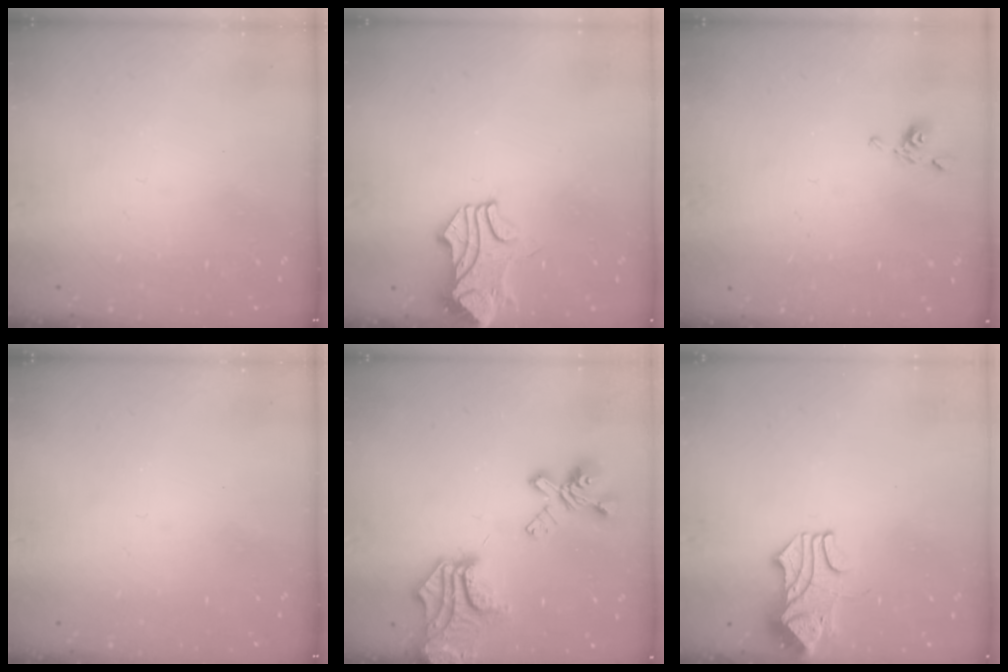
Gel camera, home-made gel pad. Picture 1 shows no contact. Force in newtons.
{"total": 2.4, "press": 2.3, "slide": 0.6}
{"total": 4.9, "press": 4.9, "slide": 0.2}
{"total": 0.0}
{"total": 11.0, "press": 10.4, "slide": 3.4}
{"total": 2.1, "press": 1.8, "slide": 0.9}